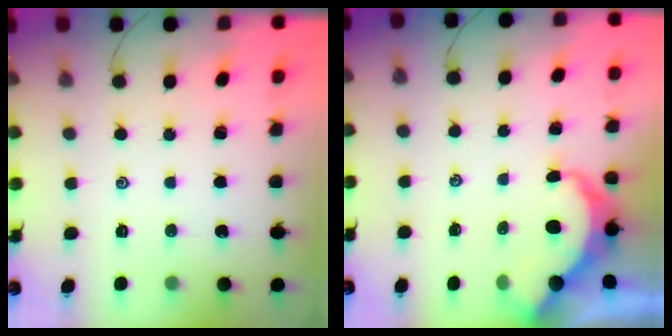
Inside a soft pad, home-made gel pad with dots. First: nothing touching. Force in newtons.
{"total": 5.5, "press": 5.5, "slide": 0.4}